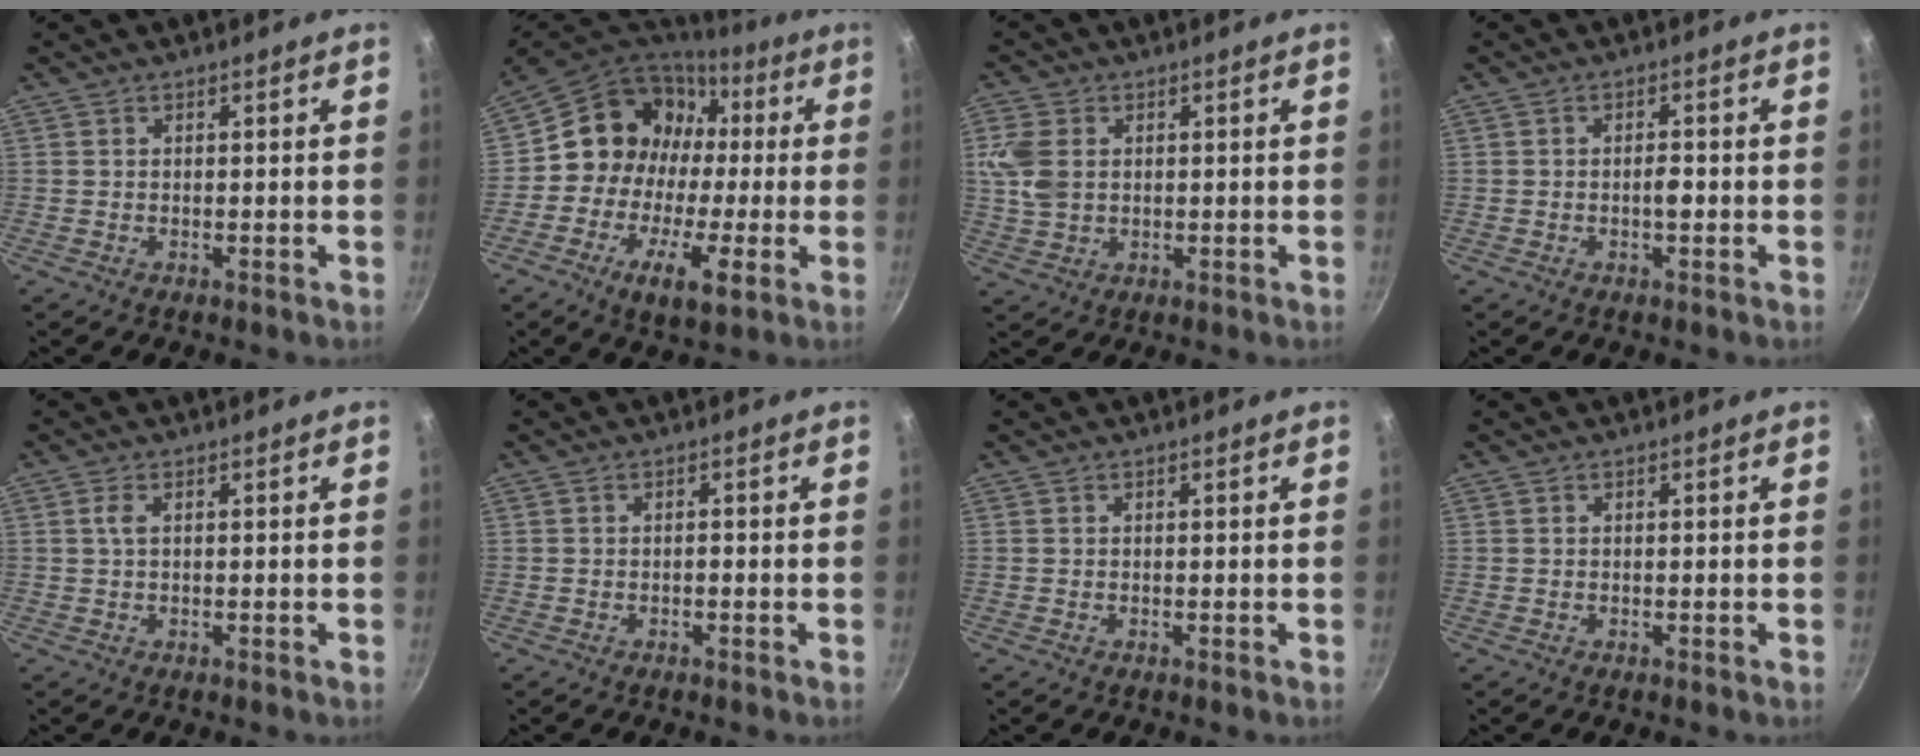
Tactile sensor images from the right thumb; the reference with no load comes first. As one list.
[{"total": 17.9, "force": [0.1, 14.1, 11.0], "torque": [-0.160, 0.042, -0.011]}, {"total": 7.2, "force": [1.3, 5.3, 4.7], "torque": [-0.094, 0.002, 0.026]}, {"total": 2.1, "force": [-0.6, 0.9, 1.9], "torque": [-0.026, 0.009, -0.010]}, {"total": 1.6, "force": [0.3, 0.6, 1.4], "torque": [-0.032, 0.001, 0.007]}, {"total": 0.7, "force": [-0.3, 0.3, 0.5], "torque": [-0.008, 0.005, -0.006]}, {"total": 0.0}, {"total": 0.0}]